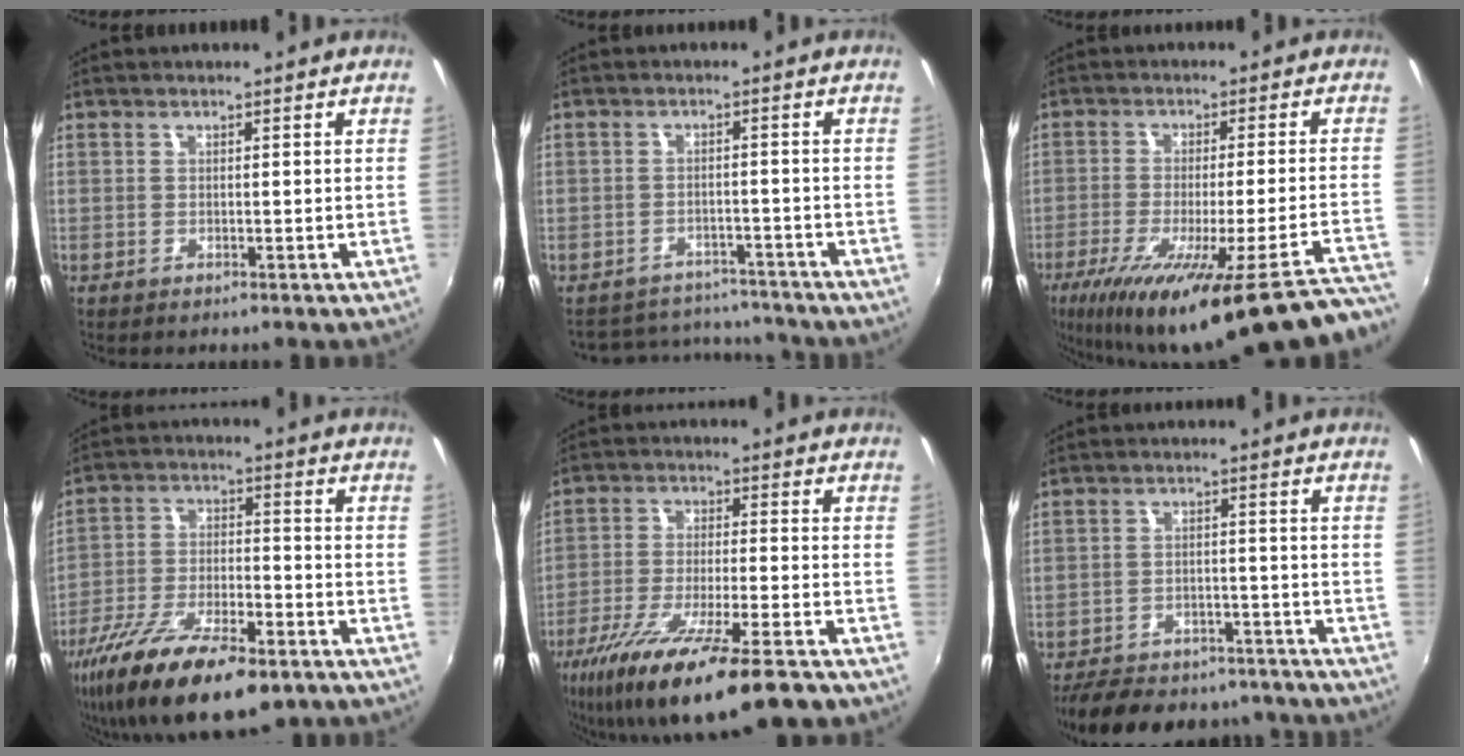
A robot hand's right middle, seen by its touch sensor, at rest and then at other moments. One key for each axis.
{"total": 10.7, "fx": -9.5, "fy": 4.4, "fz": 1.9, "tx": -0.053, "ty": 0.029, "tz": -0.126}
{"total": 29.6, "fx": -23.9, "fy": 3.3, "fz": 17.1, "tx": -0.257, "ty": -0.080, "tz": -0.341}
{"total": 20.1, "fx": -13.2, "fy": 7.1, "fz": 13.4, "tx": -0.262, "ty": -0.046, "tz": -0.226}
{"total": 18.8, "fx": -12.9, "fy": 3.1, "fz": 13.4, "tx": -0.251, "ty": -0.051, "tz": -0.221}
{"total": 19.1, "fx": -16.0, "fy": 7.7, "fz": 7.1, "tx": -0.157, "ty": 0.012, "tz": -0.206}